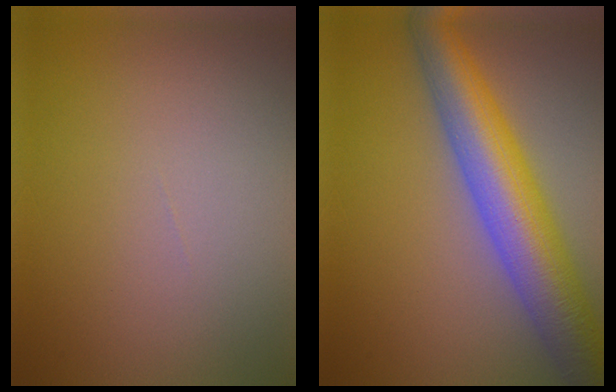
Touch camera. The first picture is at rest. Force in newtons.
{"total": 9.4, "press": 9.4, "slide": 0.1}